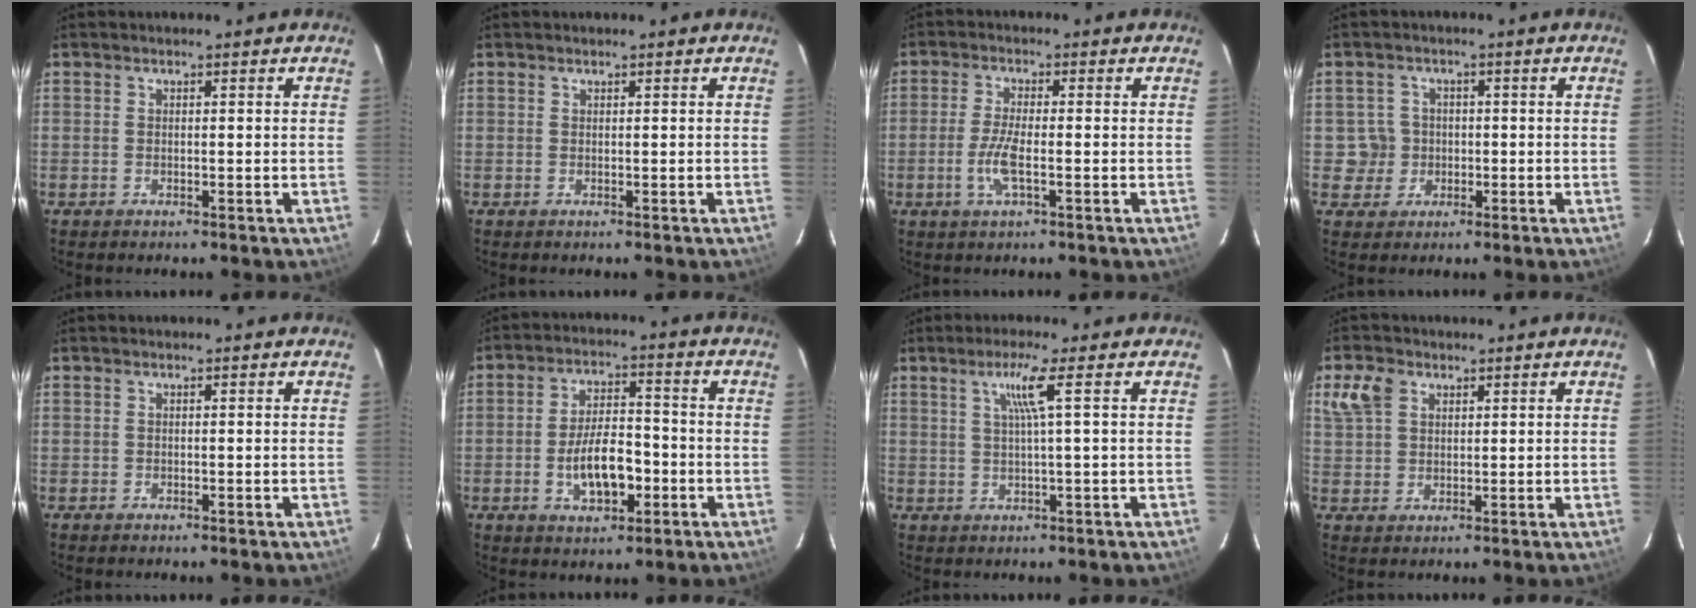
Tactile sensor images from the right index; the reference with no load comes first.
{"total": 0.0}
{"total": 5.2, "force": [-1.5, 1.1, 4.8], "torque": [-0.101, -0.004, -0.032]}
{"total": 4.2, "force": [-0.4, 4.2, 0.2], "torque": [-0.003, 0.019, 0.000]}
{"total": 0.0}
{"total": 9.3, "force": [-2.9, 4.5, 7.6], "torque": [-0.144, 0.007, -0.038]}
{"total": 4.2, "force": [1.5, -1.1, 3.8], "torque": [-0.066, 0.002, 0.030]}
{"total": 5.3, "force": [2.4, 3.9, 2.8], "torque": [-0.063, 0.018, 0.048]}